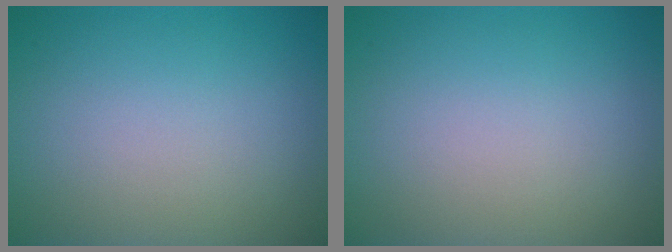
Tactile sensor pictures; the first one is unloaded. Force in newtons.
{"total": 0.0}